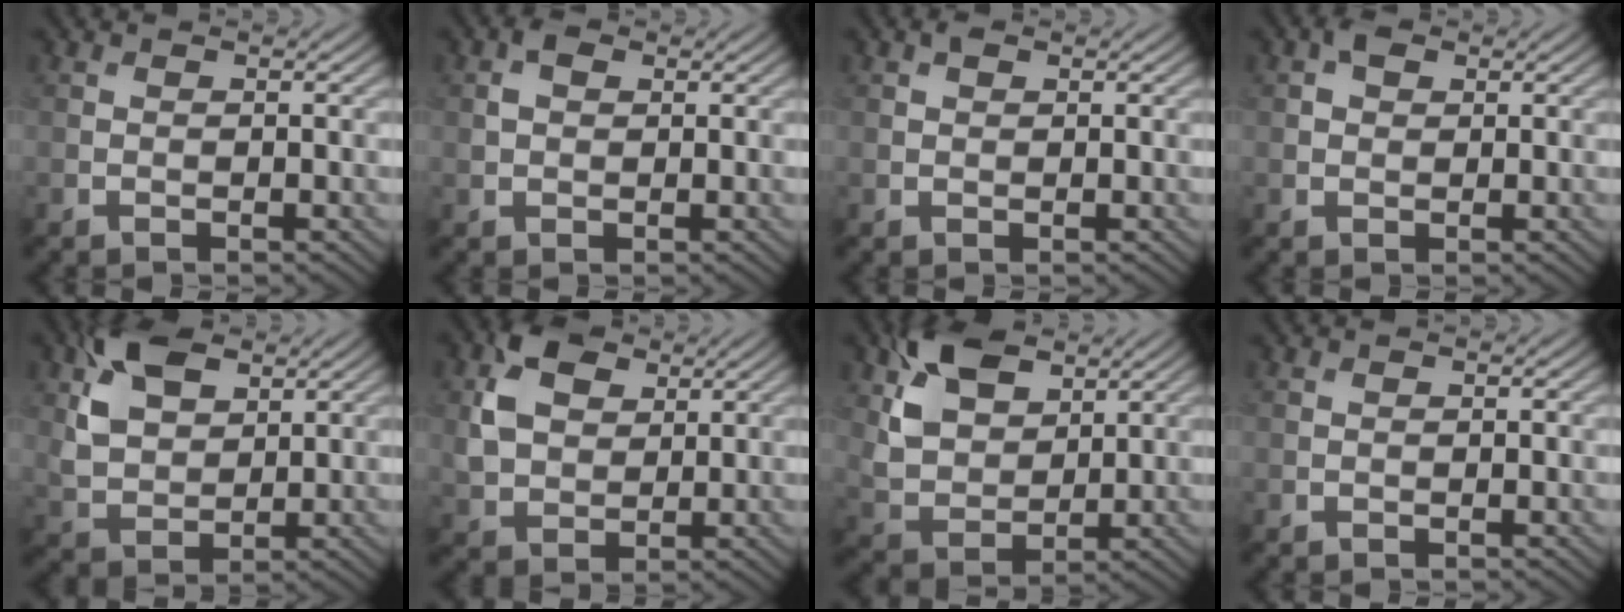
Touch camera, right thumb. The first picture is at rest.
{"total": 2.1, "force": [0.7, 1.5, 1.3], "torque": [-0.031, 0.004, 0.012]}
{"total": 1.0, "force": [0.6, 0.6, 0.5], "torque": [-0.010, 0.000, 0.010]}
{"total": 1.9, "force": [0.8, 1.3, 1.0], "torque": [-0.022, 0.005, 0.012]}
{"total": 8.7, "force": [4.0, 5.3, 5.7], "torque": [-0.137, 0.004, 0.076]}
{"total": 7.6, "force": [2.8, 5.5, 4.5], "torque": [-0.109, 0.003, 0.051]}
{"total": 9.8, "force": [5.0, 5.9, 6.1], "torque": [-0.155, 0.001, 0.098]}
{"total": 0.0}